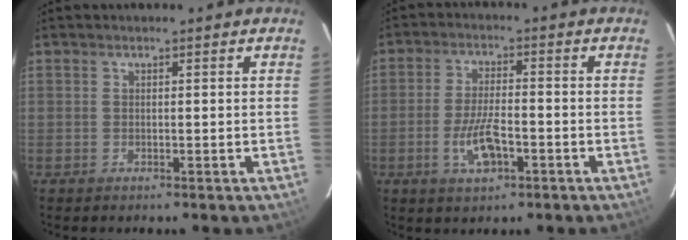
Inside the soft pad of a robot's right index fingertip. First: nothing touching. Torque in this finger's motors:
{"motor_torque": [0.30, -0.14, 0.17, 0.05]}